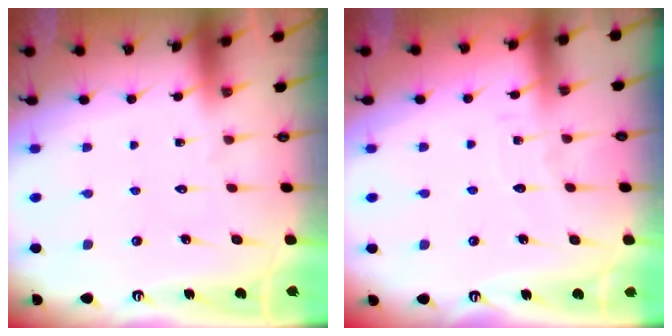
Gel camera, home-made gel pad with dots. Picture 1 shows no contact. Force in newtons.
{"total": 2.1, "press": 2.1, "slide": 0.2}